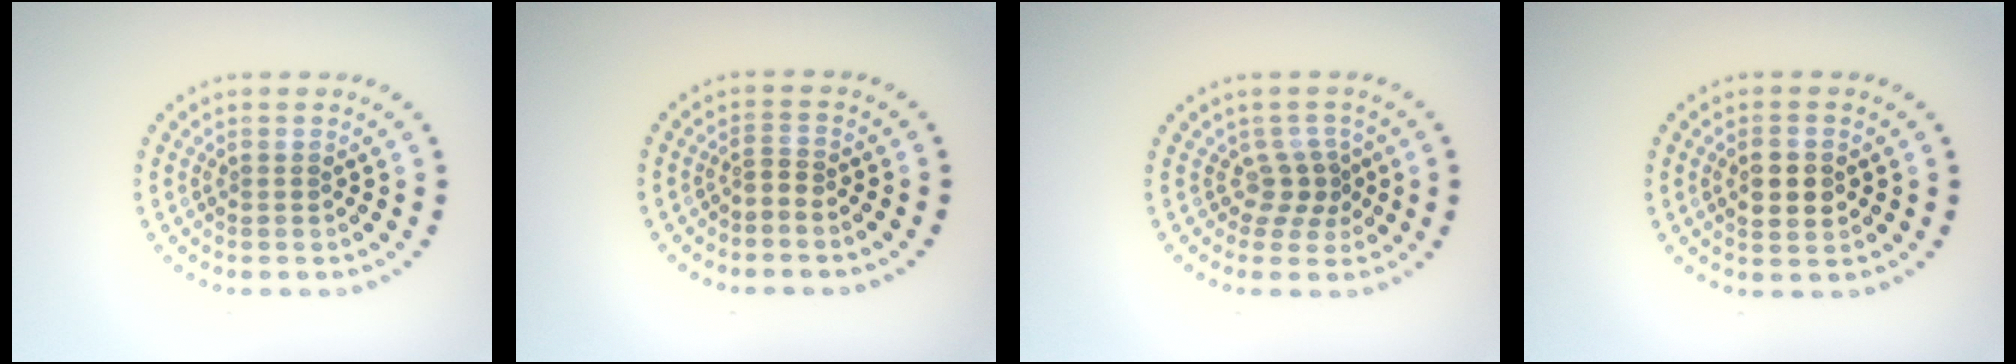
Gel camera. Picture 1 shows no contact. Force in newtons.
{"total": 1.0, "press": 0.5, "slide": 0.9}
{"total": 2.0, "press": 1.4, "slide": 1.4}
{"total": 2.9, "press": 2.9, "slide": 0.2}